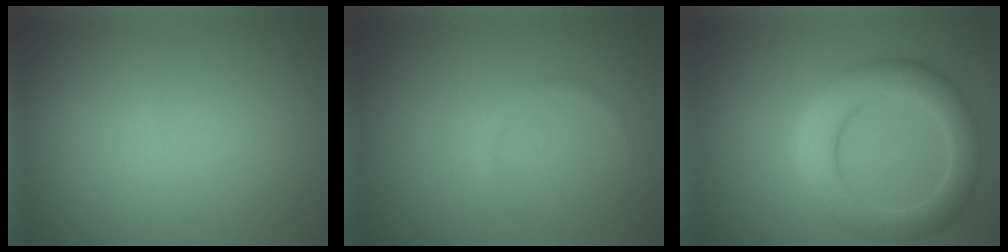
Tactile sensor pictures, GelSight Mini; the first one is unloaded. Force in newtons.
{"total": 0.6, "press": 0.6, "slide": 0.1}
{"total": 5.4, "press": 5.4, "slide": 0.3}